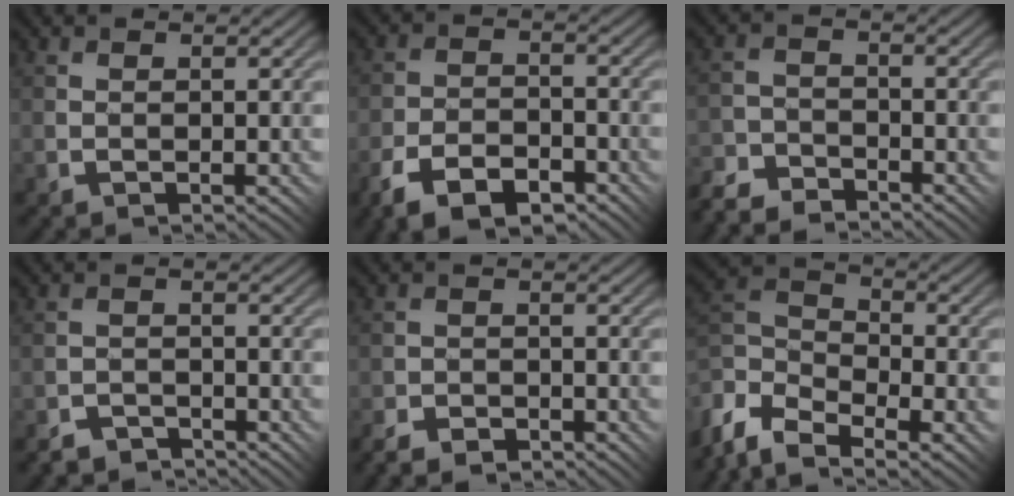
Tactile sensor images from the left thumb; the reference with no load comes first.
{"total": 7.5, "force": [-5.1, 3.5, 4.3], "torque": [-0.086, -0.004, -0.095]}
{"total": 5.9, "force": [-5.5, 1.7, 1.2], "torque": [-0.023, 0.000, -0.109]}
{"total": 2.8, "force": [-2.8, 0.5, 0.0], "torque": [0.007, 0.006, -0.054]}
{"total": 3.6, "force": [-3.1, 1.3, 1.2], "torque": [-0.025, 0.004, -0.059]}
{"total": 10.3, "force": [-7.2, 4.8, 5.5], "torque": [-0.136, -0.008, -0.145]}